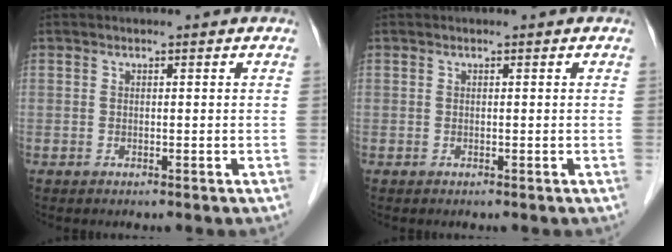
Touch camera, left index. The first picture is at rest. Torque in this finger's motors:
{"motor_torque": [0.00, 0.00, 0.00, 0.00]}